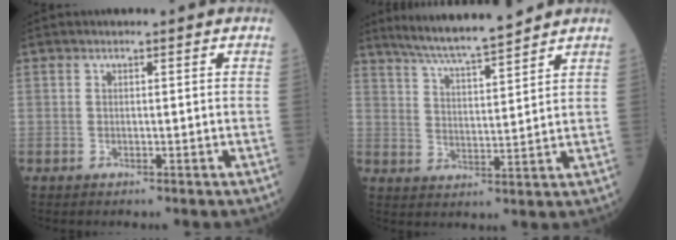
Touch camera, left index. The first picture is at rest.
{"total": 10.2, "force": [9.2, 0.1, 4.6], "torque": [-0.080, 0.009, 0.154]}